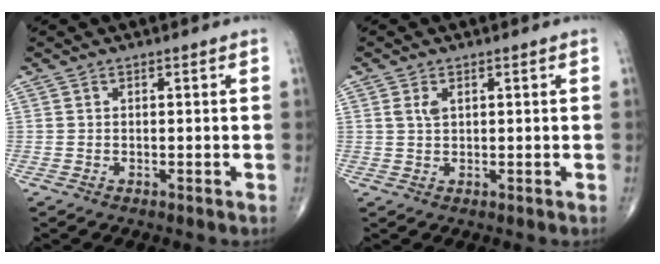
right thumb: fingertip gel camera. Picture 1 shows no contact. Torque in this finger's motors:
{"motor_torque": [-0.22, -0.37, 0.22, -0.17, 0.00]}